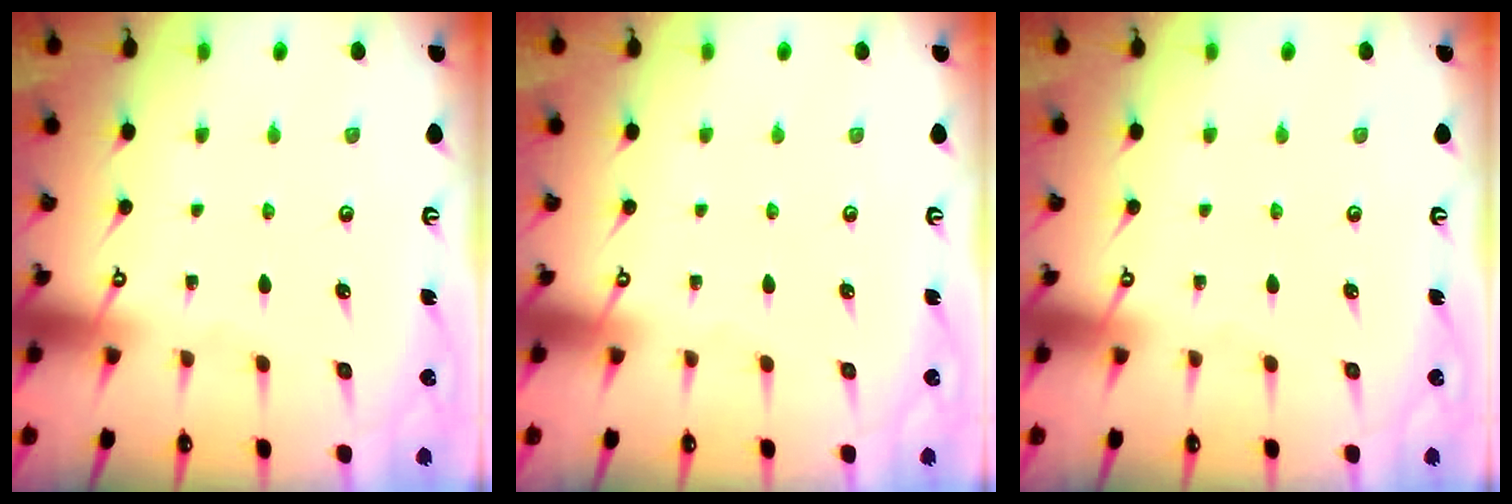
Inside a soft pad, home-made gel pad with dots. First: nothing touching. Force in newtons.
{"total": 0.0}
{"total": 0.0}